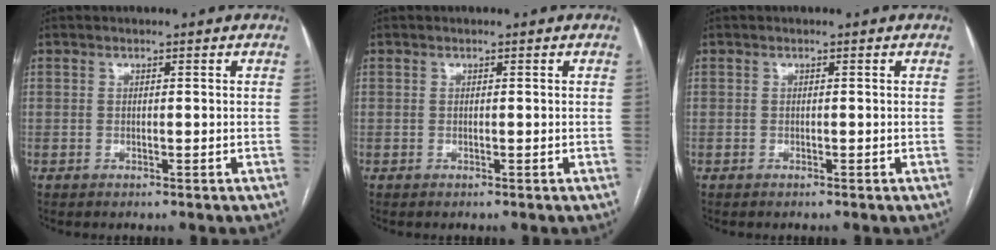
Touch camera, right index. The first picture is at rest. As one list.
[{"total": 0.0}, {"total": 0.0}]